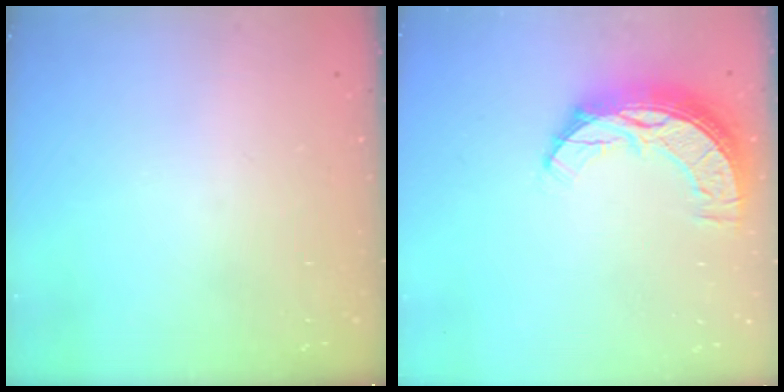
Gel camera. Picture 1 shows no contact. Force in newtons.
{"total": 10.4, "press": 10.3, "slide": 0.9}